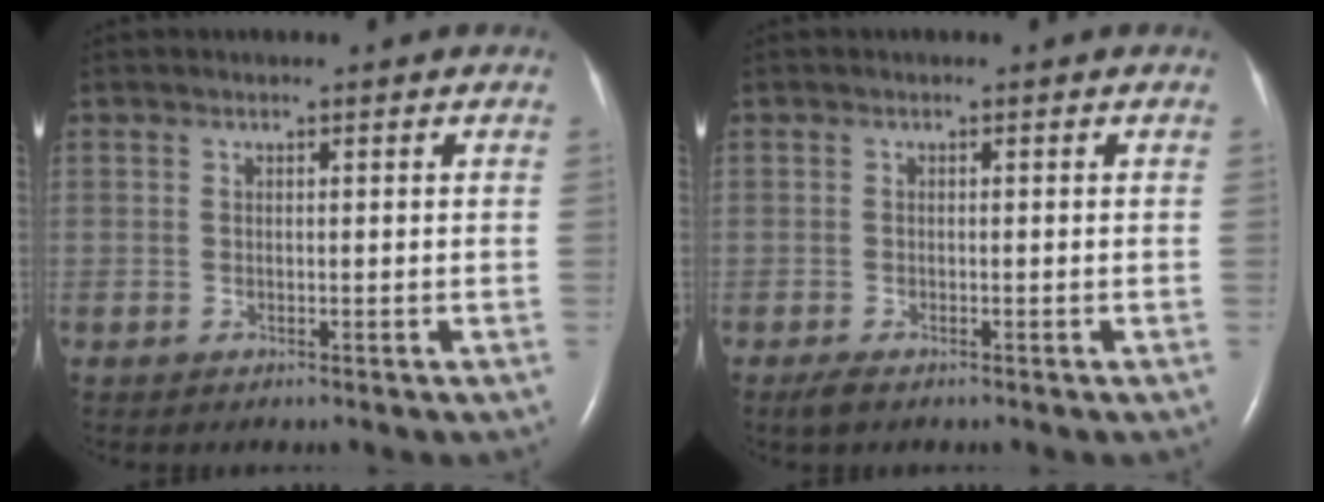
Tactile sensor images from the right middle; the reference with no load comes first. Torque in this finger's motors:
{"motor_torque": [0.13, -0.10, -0.02, 0.03]}